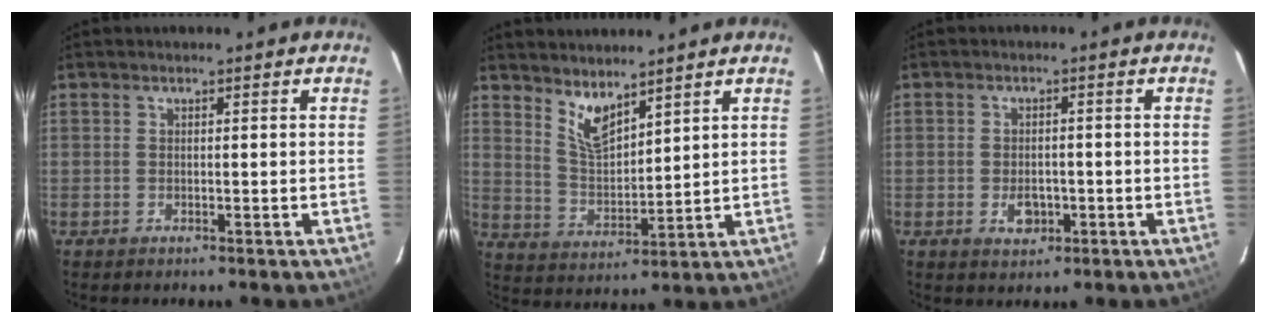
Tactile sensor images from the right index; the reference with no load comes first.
{"total": 6.7, "force": [5.1, 2.1, 3.8], "torque": [-0.070, -0.008, 0.106]}
{"total": 3.9, "force": [-1.4, 2.7, 2.5], "torque": [-0.046, -0.001, -0.017]}